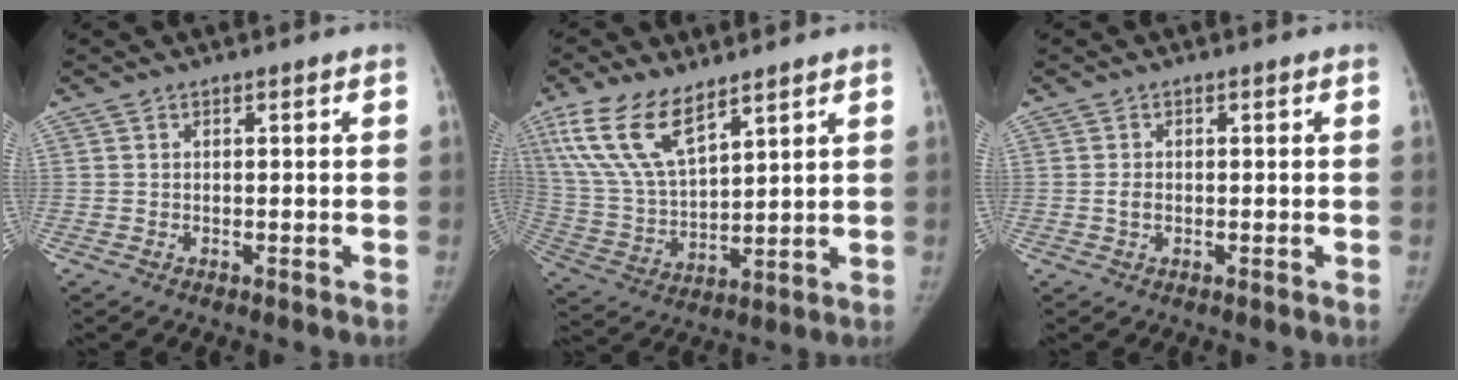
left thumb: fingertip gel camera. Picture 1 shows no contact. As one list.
[{"total": 14.4, "force": [9.0, 5.9, 9.5], "torque": [-0.182, -0.033, 0.188]}, {"total": 1.4, "force": [-0.2, 1.1, 0.8], "torque": [-0.012, 0.001, -0.004]}]